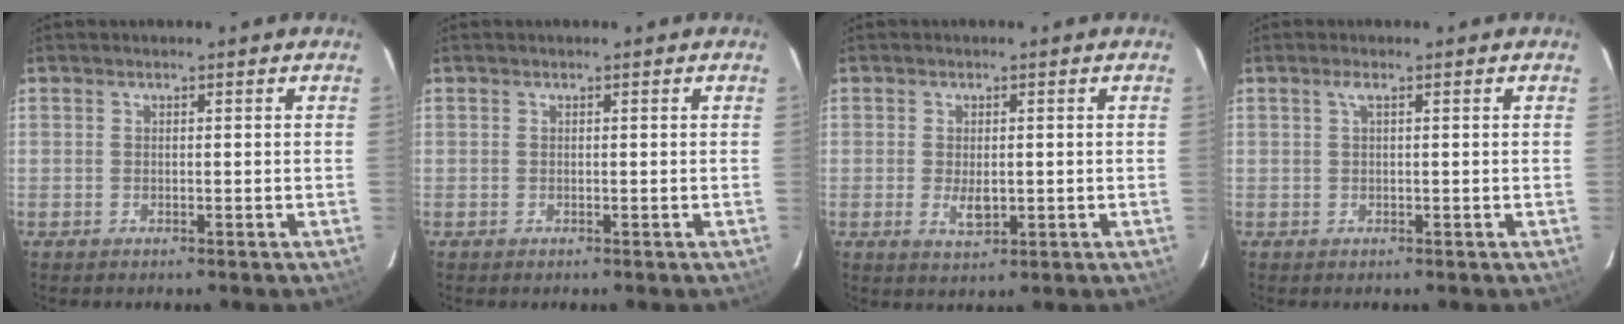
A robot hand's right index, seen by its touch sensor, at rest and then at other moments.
{"total": 0.0}
{"total": 3.6, "force": [-0.6, 1.9, 3.1], "torque": [-0.054, -0.008, -0.005]}
{"total": 1.0, "force": [0.3, -0.1, 1.0], "torque": [-0.018, 0.004, 0.005]}